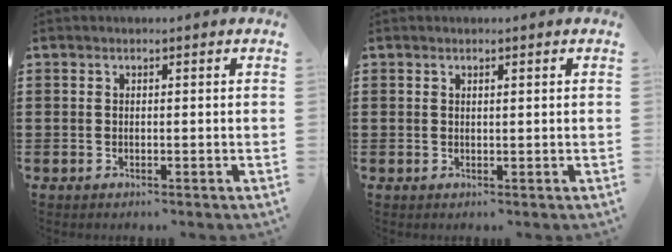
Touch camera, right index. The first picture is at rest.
{"total": 0.5, "force": [0.3, 0.1, 0.4], "torque": [-0.009, 0.001, 0.006]}